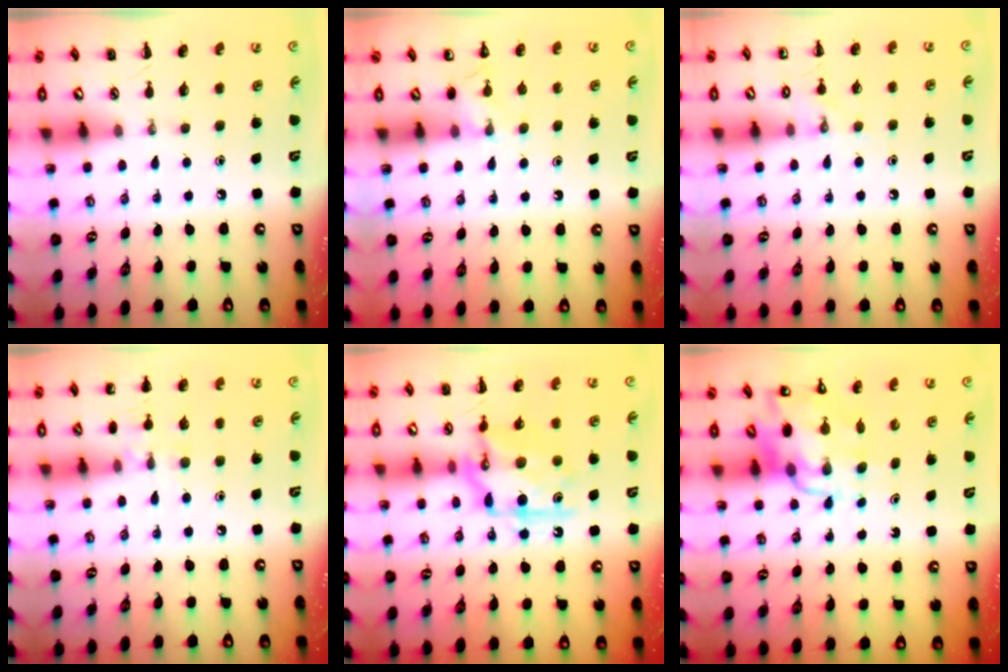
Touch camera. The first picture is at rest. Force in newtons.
{"total": 6.3, "press": 6.0, "slide": 2.1}
{"total": 8.0, "press": 7.8, "slide": 1.8}
{"total": 7.8, "press": 7.5, "slide": 2.1}
{"total": 14.0, "press": 14.0, "slide": 0.5}
{"total": 12.4, "press": 11.8, "slide": 3.9}